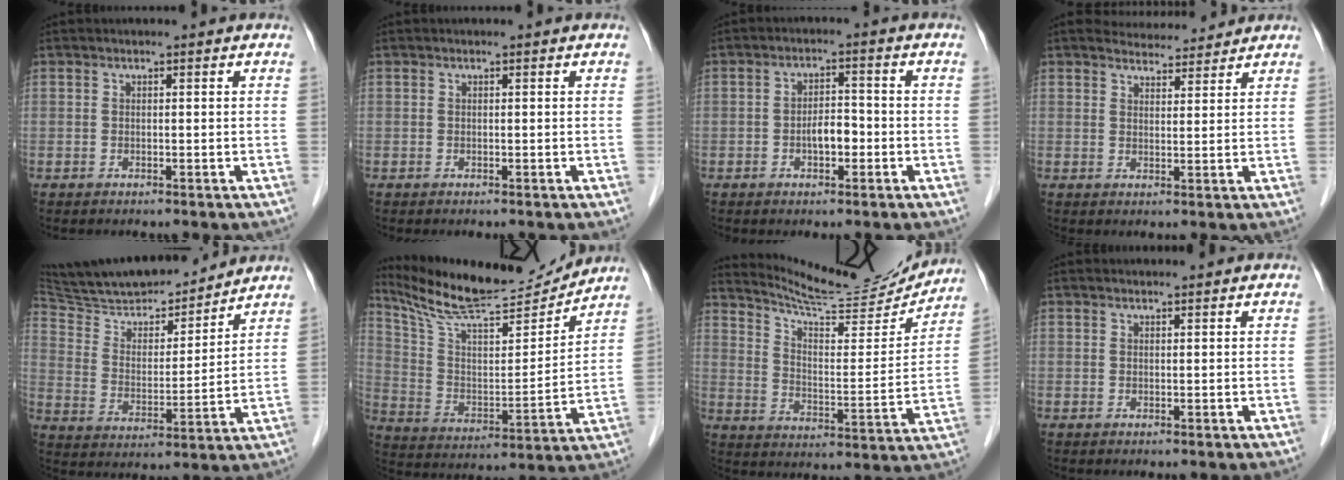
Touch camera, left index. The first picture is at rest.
{"total": 0.0}
{"total": 3.8, "force": [-2.1, 1.5, 2.8], "torque": [-0.048, 0.003, -0.036]}
{"total": 4.1, "force": [4.0, 0.9, 0.3], "torque": [-0.004, 0.007, 0.056]}
{"total": 17.7, "force": [16.2, 3.0, 6.5], "torque": [-0.111, 0.000, 0.269]}
{"total": 17.5, "force": [16.3, 1.4, 6.0], "torque": [-0.119, -0.015, 0.271]}
{"total": 16.3, "force": [15.8, 0.8, 4.0], "torque": [-0.072, -0.050, 0.226]}
{"total": 0.0}